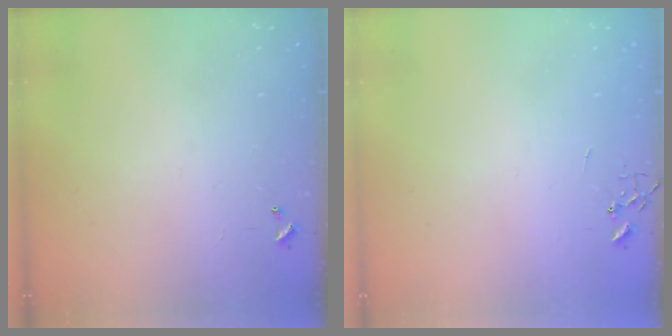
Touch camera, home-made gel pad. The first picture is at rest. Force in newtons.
{"total": 0.0}